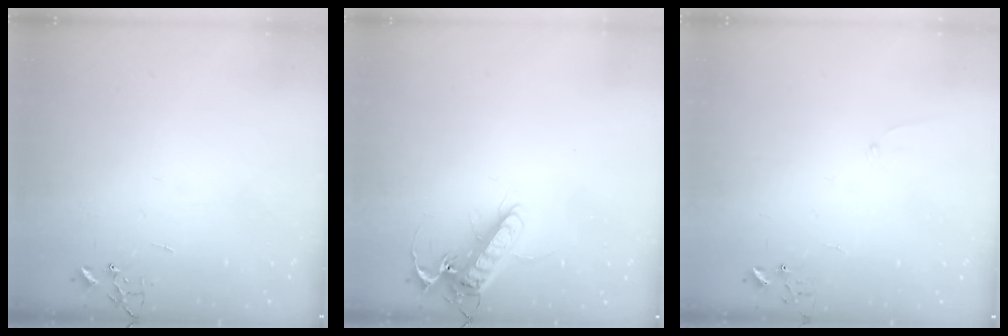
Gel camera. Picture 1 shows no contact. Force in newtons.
{"total": 13.4, "press": 13.2, "slide": 2.1}
{"total": 5.5, "press": 5.5, "slide": 0.6}